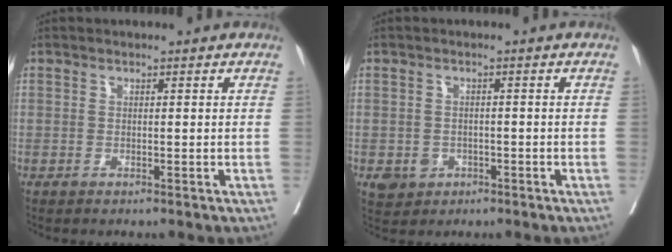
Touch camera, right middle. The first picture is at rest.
{"total": 3.8, "force": [-1.5, 3.3, 0.9], "torque": [-0.010, 0.004, -0.018]}